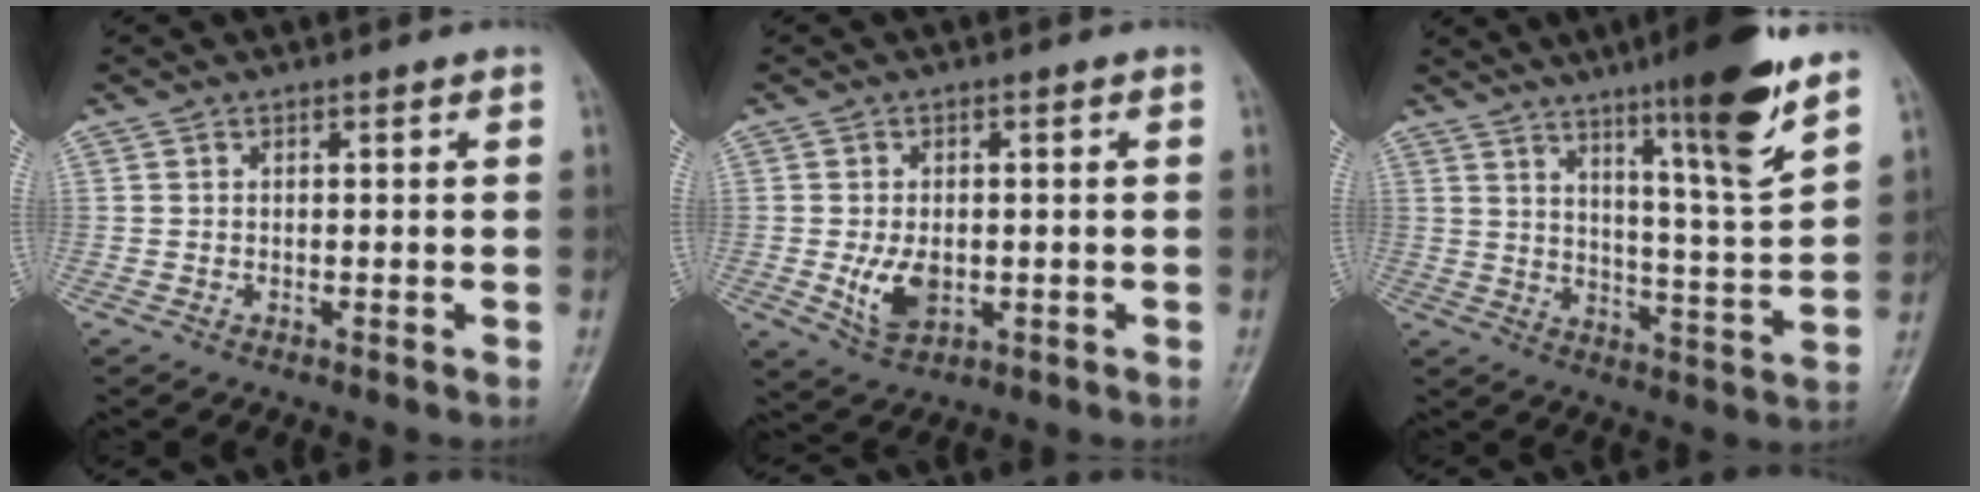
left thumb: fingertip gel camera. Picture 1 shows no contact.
{"total": 6.3, "force": [-1.1, 4.1, 4.7], "torque": [-0.076, -0.005, -0.012]}
{"total": 15.6, "force": [9.9, 0.9, 12.1], "torque": [-0.175, -0.062, 0.154]}